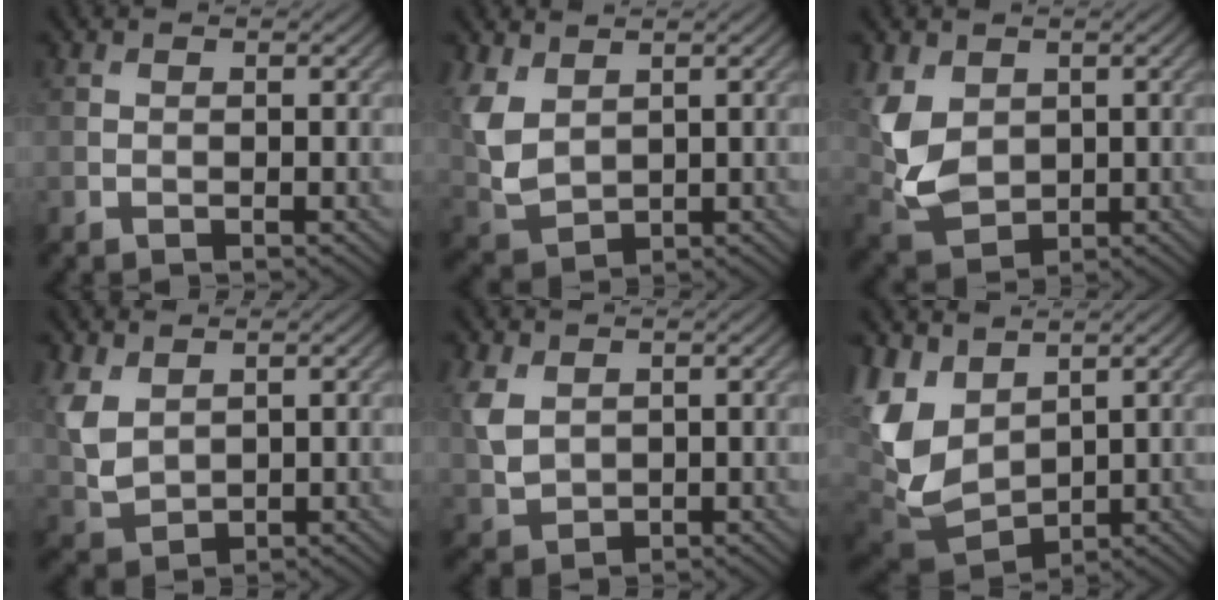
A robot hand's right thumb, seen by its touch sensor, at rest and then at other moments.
{"total": 6.5, "force": [2.4, 4.2, 4.3], "torque": [-0.125, -0.005, 0.055]}
{"total": 7.3, "force": [1.4, 5.3, 4.9], "torque": [-0.135, -0.006, 0.027]}
{"total": 5.6, "force": [2.2, 3.7, 3.6], "torque": [-0.104, -0.003, 0.052]}
{"total": 4.5, "force": [1.5, 3.2, 2.8], "torque": [-0.081, -0.001, 0.035]}
{"total": 11.8, "force": [3.2, 7.9, 8.1], "torque": [-0.238, -0.001, 0.063]}